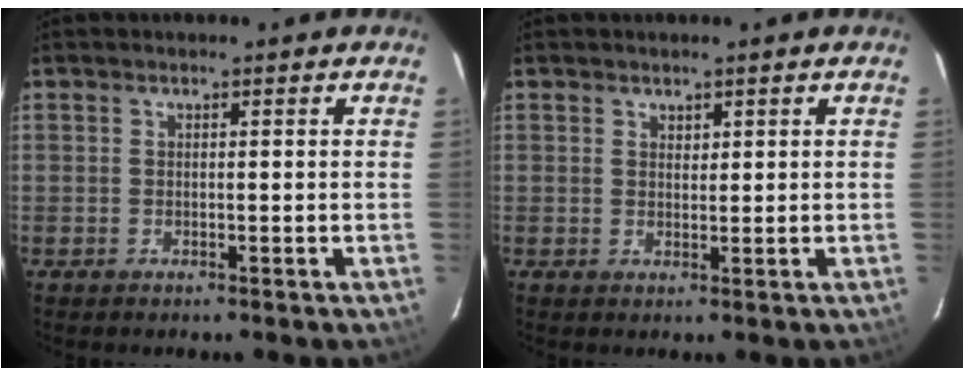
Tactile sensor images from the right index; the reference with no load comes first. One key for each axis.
{"total": 1.2, "fx": 0.8, "fy": 0.8, "fz": 0.3, "tx": -0.002, "ty": 0.002, "tz": 0.015}